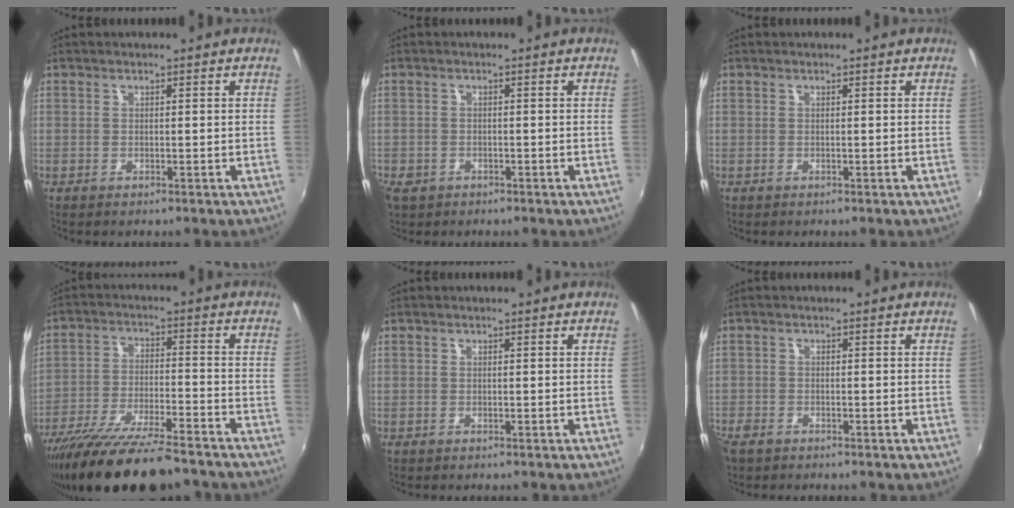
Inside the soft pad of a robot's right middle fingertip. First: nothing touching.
{"total": 3.5, "force": [-1.9, 2.5, 1.5], "torque": [-0.037, -0.007, -0.033]}
{"total": 0.0}
{"total": 19.9, "force": [-16.4, 3.3, 10.8], "torque": [-0.213, -0.051, -0.271]}
{"total": 0.0}
{"total": 3.2, "force": [-2.5, 1.6, 1.3], "torque": [-0.035, -0.010, -0.049]}